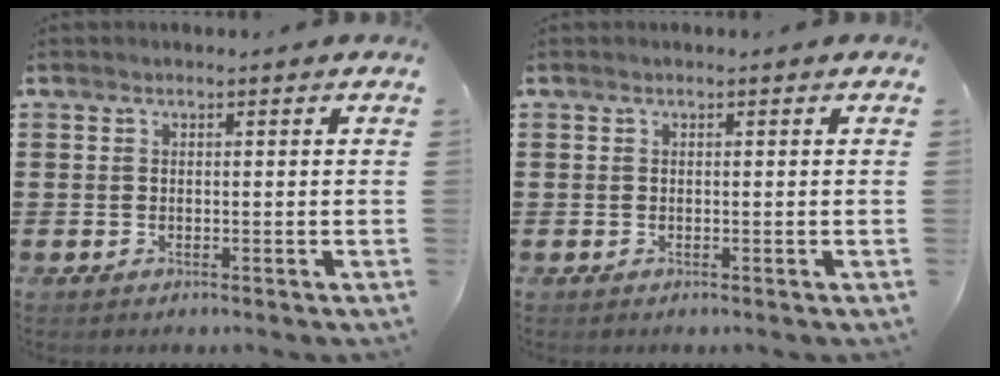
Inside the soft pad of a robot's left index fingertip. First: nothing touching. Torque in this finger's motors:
{"motor_torque": [0.00, 0.00, 0.00, -0.01]}